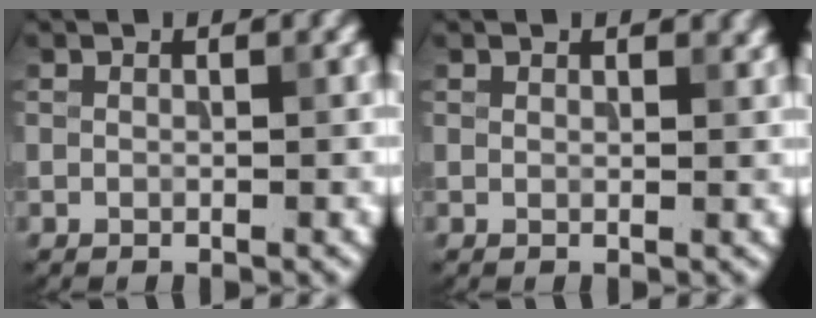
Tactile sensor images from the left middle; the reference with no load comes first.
{"total": 1.0, "force": [0.8, 0.5, 0.3], "torque": [-0.003, -0.001, 0.014]}